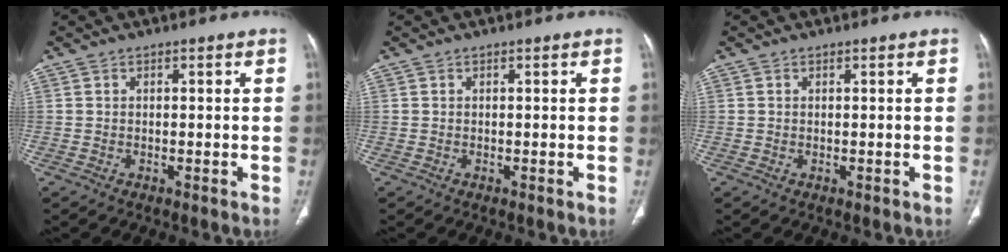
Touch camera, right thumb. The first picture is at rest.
{"total": 0.0}
{"total": 0.0}